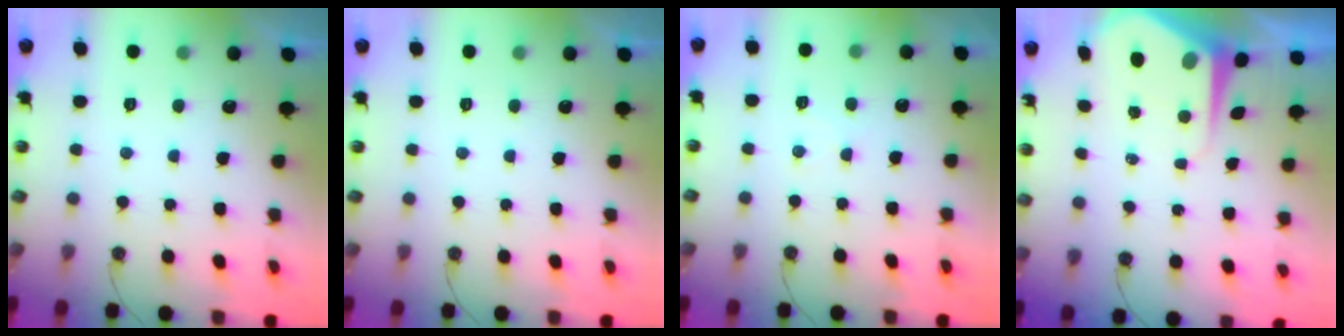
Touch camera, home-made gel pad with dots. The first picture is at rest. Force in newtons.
{"total": 0.0}
{"total": 4.5, "press": 4.4, "slide": 0.6}
{"total": 7.9, "press": 7.9, "slide": 0.9}